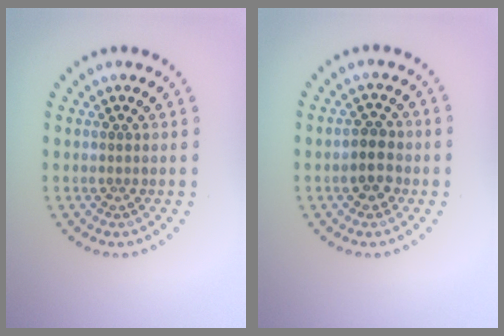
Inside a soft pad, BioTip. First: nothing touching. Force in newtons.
{"total": 2.4, "press": 2.3, "slide": 0.6}